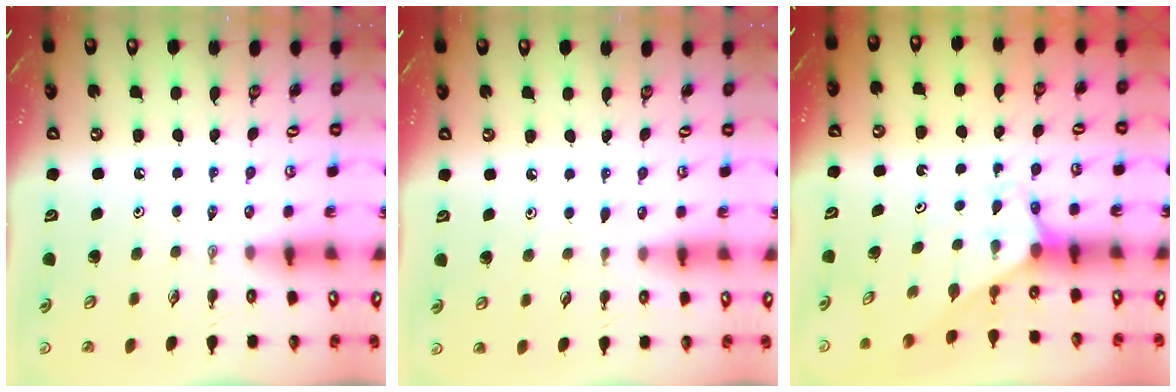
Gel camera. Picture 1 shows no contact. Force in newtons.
{"total": 2.2, "press": 2.2, "slide": 0.3}
{"total": 2.6, "press": 2.6, "slide": 0.2}